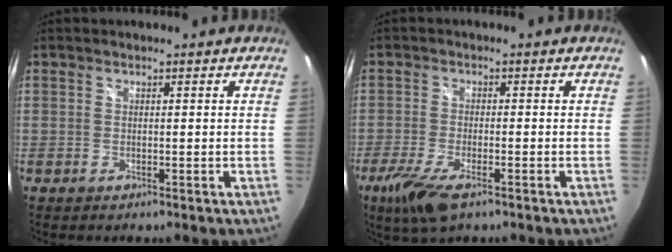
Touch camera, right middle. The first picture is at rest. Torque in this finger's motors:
{"motor_torque": [0.84, -0.81, 0.22, 0.10]}